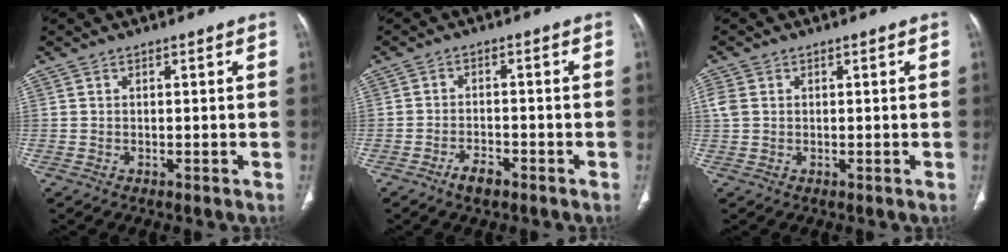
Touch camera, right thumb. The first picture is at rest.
{"total": 3.6, "force": [-2.5, 1.6, 2.1], "torque": [-0.037, 0.015, -0.044]}
{"total": 2.6, "force": [0.5, 2.0, 1.5], "torque": [-0.044, 0.007, 0.013]}